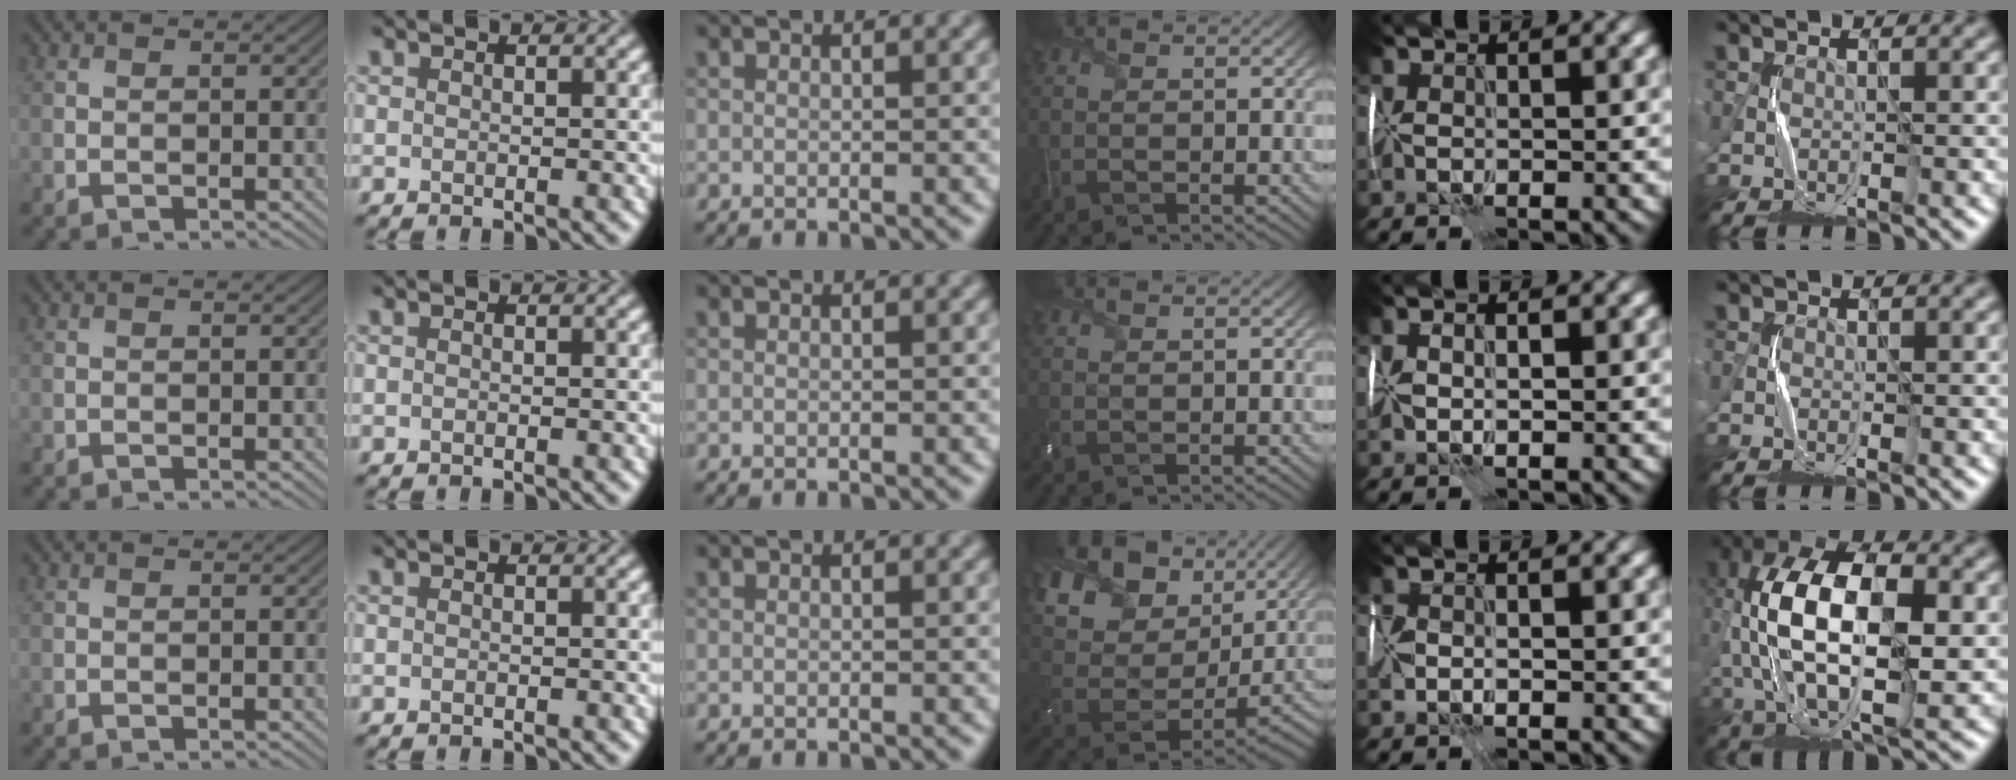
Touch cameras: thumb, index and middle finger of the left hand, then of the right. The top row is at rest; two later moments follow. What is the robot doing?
{"motion": "wrap", "object": "scarf"}